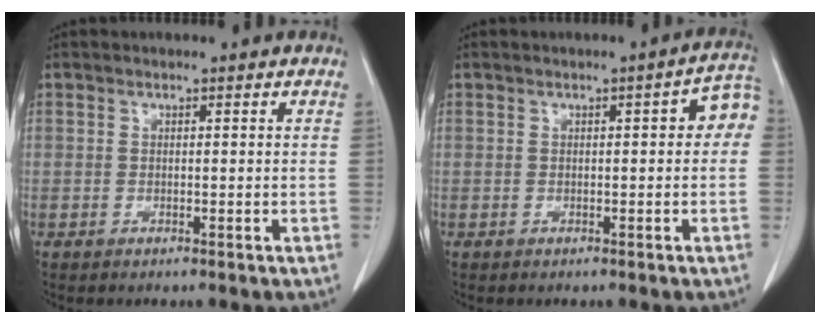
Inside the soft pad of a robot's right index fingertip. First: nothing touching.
{"total": 4.0, "force": [0.4, 1.2, 3.8], "torque": [-0.038, 0.016, -0.002]}